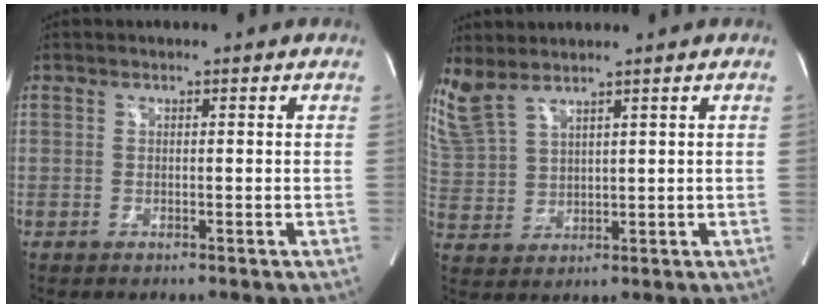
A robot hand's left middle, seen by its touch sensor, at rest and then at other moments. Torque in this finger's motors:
{"motor_torque": [1.32, -0.82, 1.05, 0.21]}